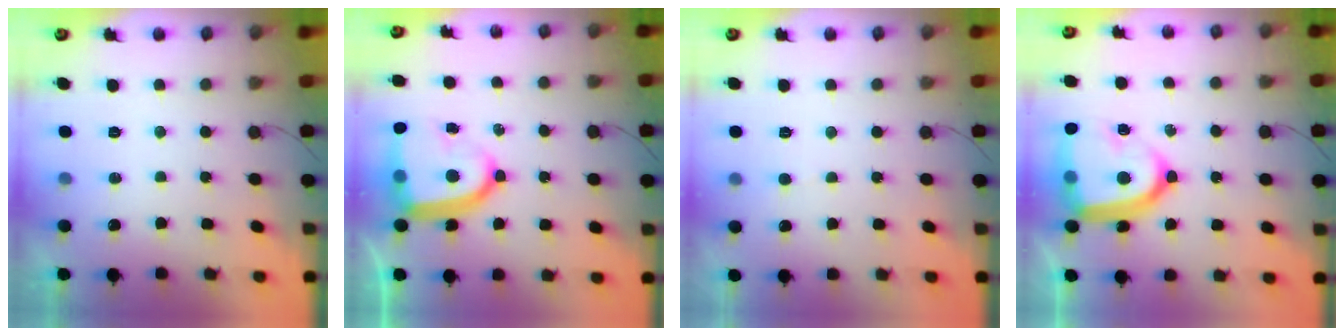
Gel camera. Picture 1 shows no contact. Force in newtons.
{"total": 15.5, "press": 15.4, "slide": 1.3}
{"total": 2.4, "press": 2.4, "slide": 0.3}
{"total": 21.2, "press": 21.1, "slide": 2.2}